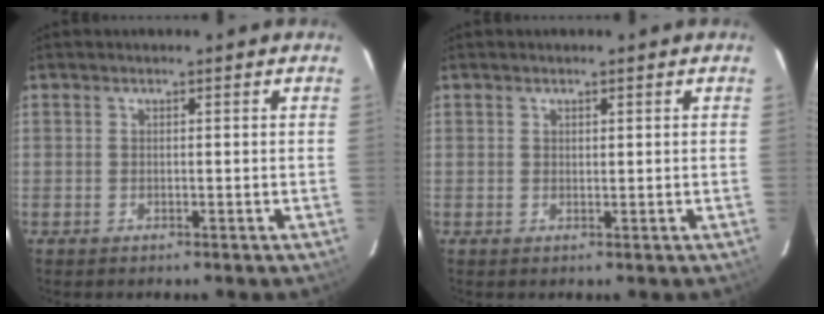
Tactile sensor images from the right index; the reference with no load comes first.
{"total": 0.6, "force": [0.4, 0.4, 0.2], "torque": [-0.004, 0.002, 0.008]}